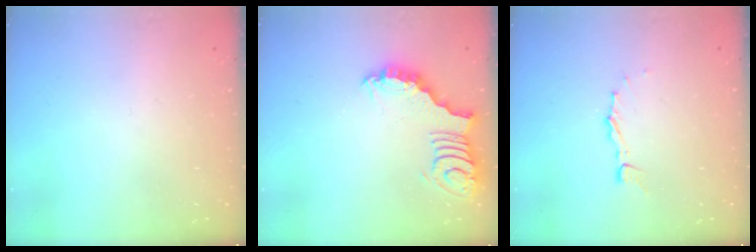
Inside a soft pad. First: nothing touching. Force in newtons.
{"total": 3.0, "press": 3.0, "slide": 0.5}
{"total": 3.4, "press": 3.4, "slide": 0.2}